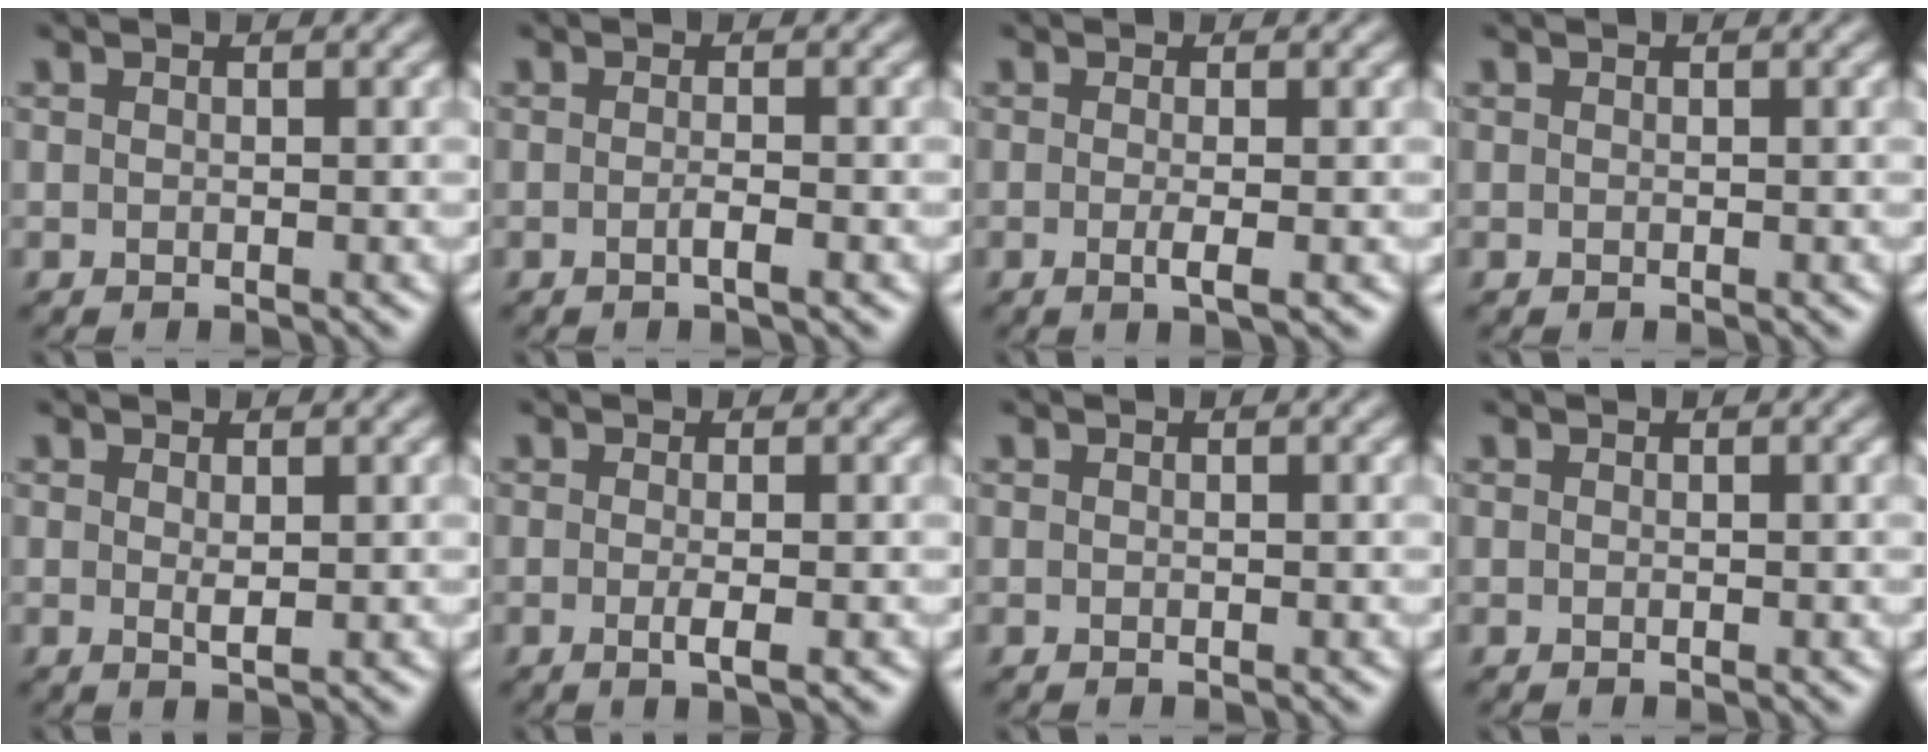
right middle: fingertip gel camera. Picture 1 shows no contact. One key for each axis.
{"total": 1.3, "fx": -0.5, "fy": 0.3, "fz": 1.1, "tx": -0.017, "ty": -0.002, "tz": -0.013}
{"total": 1.5, "fx": -0.4, "fy": 0.2, "fz": 1.4, "tx": -0.026, "ty": -0.005, "tz": -0.009}
{"total": 0.0}
{"total": 0.9, "fx": 0.3, "fy": 0.2, "fz": 0.9, "tx": -0.017, "ty": -0.004, "tz": 0.007}
{"total": 1.5, "fx": -0.4, "fy": 0.3, "fz": 1.4, "tx": -0.024, "ty": -0.004, "tz": -0.008}
{"total": 0.0}
{"total": 0.0}